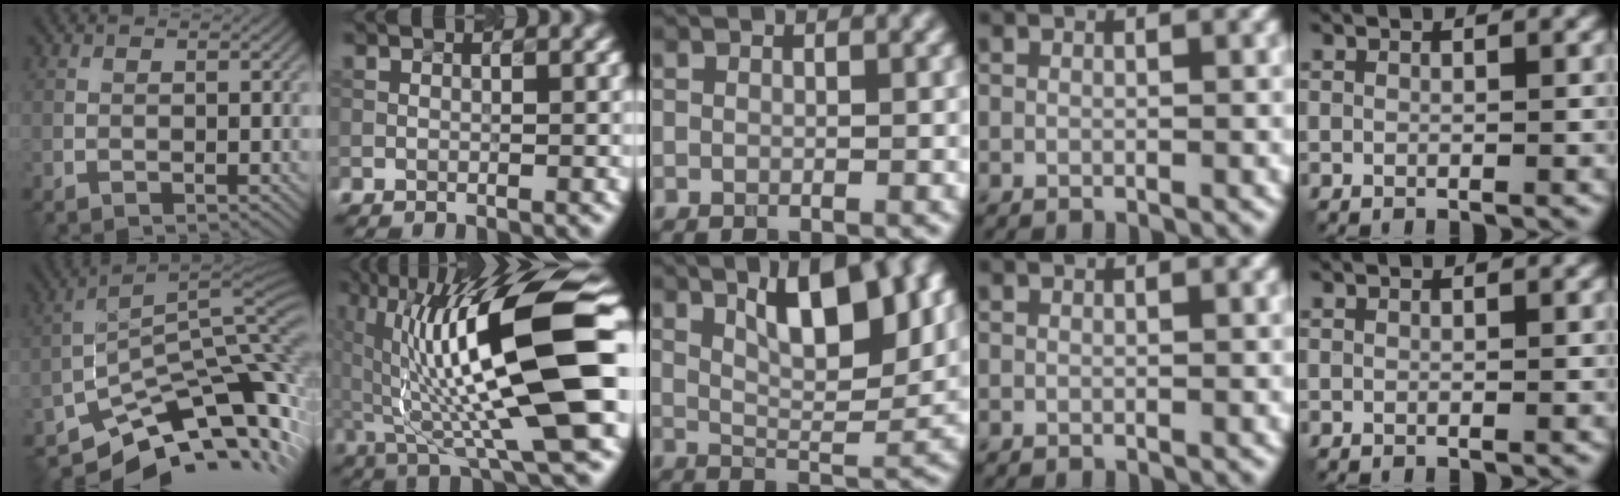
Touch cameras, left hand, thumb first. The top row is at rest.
{"thumb": {"total": 13.4, "force": [-9.0, 4.8, 8.7], "torque": [-0.152, -0.004, -0.149]}, "index": {"total": 14.6, "force": [0.5, 2.9, 14.3], "torque": [-0.232, 0.012, 0.019]}, "middle": {"total": 8.2, "force": [3.8, 2.6, 6.9], "torque": [-0.102, 0.004, 0.063]}}